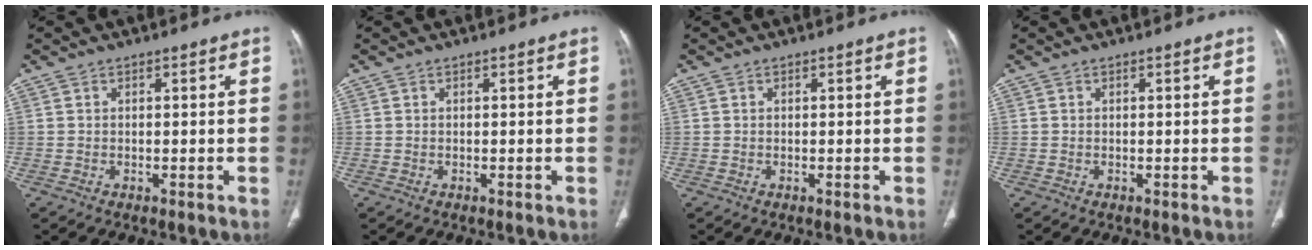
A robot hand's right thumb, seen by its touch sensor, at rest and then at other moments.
{"total": 0.0}
{"total": 0.0}
{"total": 0.0}